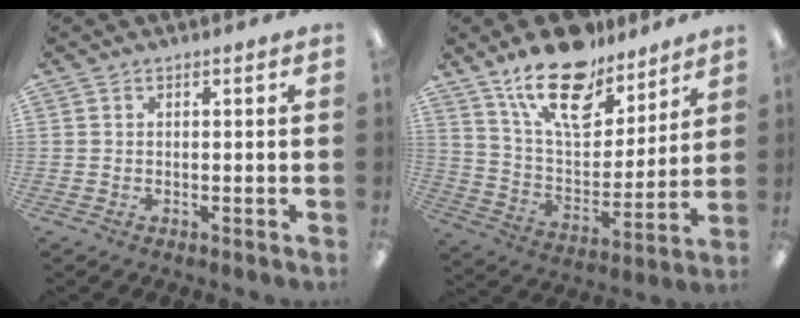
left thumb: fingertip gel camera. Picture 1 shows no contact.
{"total": 19.7, "force": [14.0, 9.2, 10.4], "torque": [-0.180, -0.078, 0.246]}